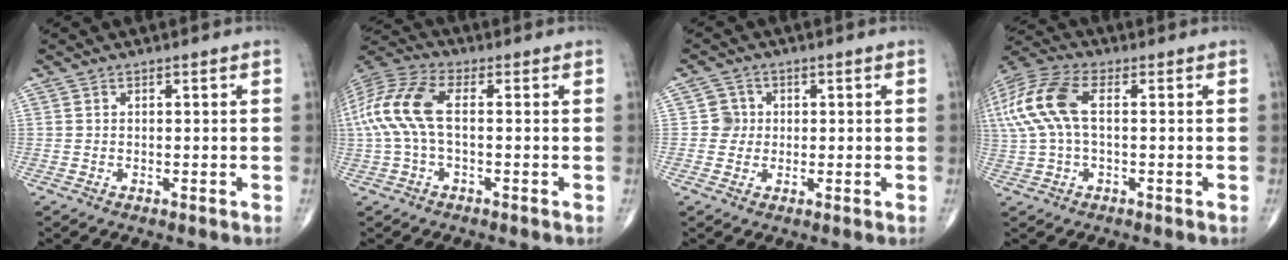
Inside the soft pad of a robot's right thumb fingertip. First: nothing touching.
{"total": 12.3, "force": [0.2, 5.7, 11.0], "torque": [-0.264, 0.030, 0.000]}
{"total": 3.0, "force": [0.2, 3.0, 0.2], "torque": [0.022, 0.007, -0.003]}
{"total": 14.2, "force": [1.9, 7.1, 12.1], "torque": [-0.296, 0.030, 0.035]}